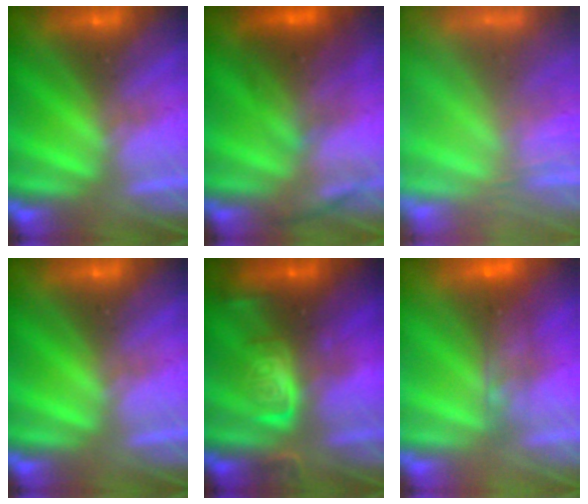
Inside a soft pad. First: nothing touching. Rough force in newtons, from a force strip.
{"total": 2.7}
{"total": 8.3}
{"total": 0.0}
{"total": 2.4}
{"total": 7.1}